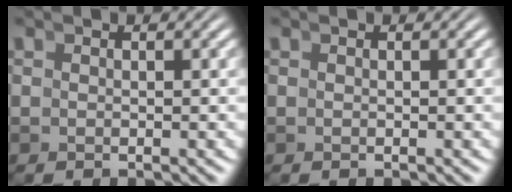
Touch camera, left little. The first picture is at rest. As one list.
[{"total": 0.0}]